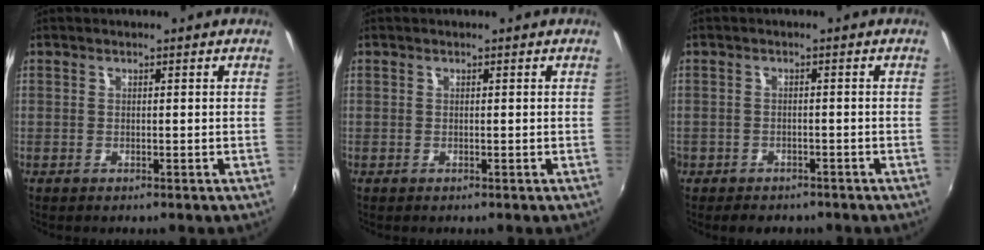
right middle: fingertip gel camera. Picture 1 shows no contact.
{"total": 0.0}
{"total": 3.9, "force": [-2.9, 2.4, 1.0], "torque": [-0.031, -0.003, -0.042]}